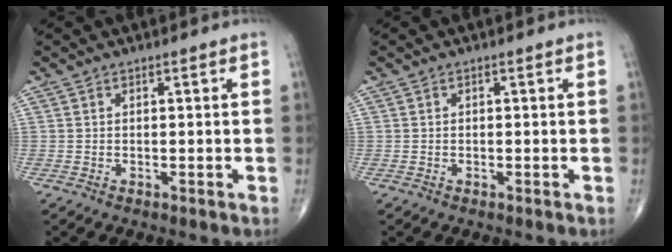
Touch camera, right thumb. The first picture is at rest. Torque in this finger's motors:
{"motor_torque": [-0.09, -0.18, -0.33, -0.17, 0.01]}